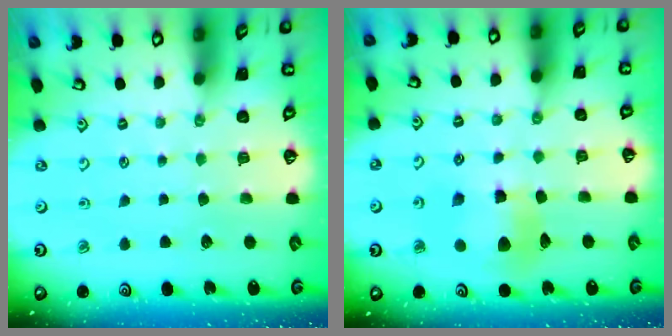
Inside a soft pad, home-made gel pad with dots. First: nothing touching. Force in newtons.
{"total": 10.0, "press": 10.0, "slide": 1.3}